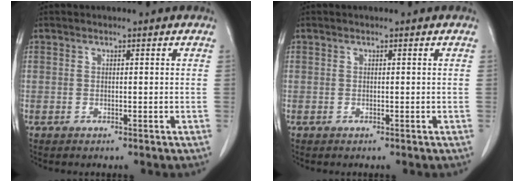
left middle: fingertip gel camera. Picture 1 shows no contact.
{"total": 0.0}